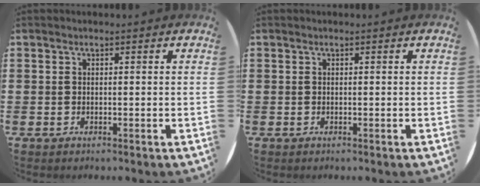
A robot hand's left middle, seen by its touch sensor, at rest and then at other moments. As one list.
[{"total": 0.0}]